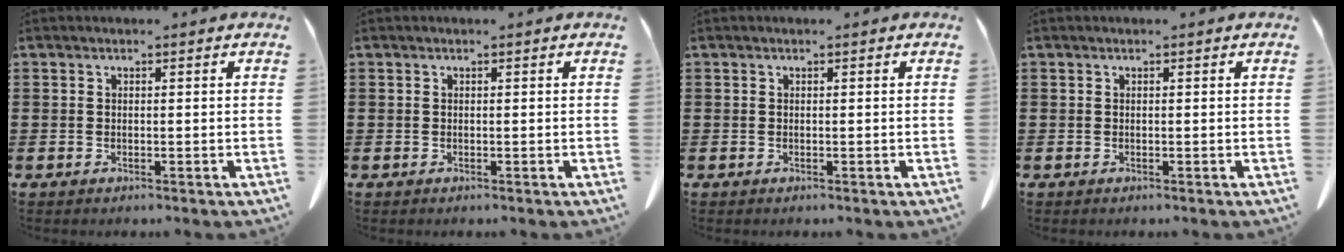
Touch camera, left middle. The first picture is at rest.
{"total": 0.0}
{"total": 0.0}
{"total": 0.0}